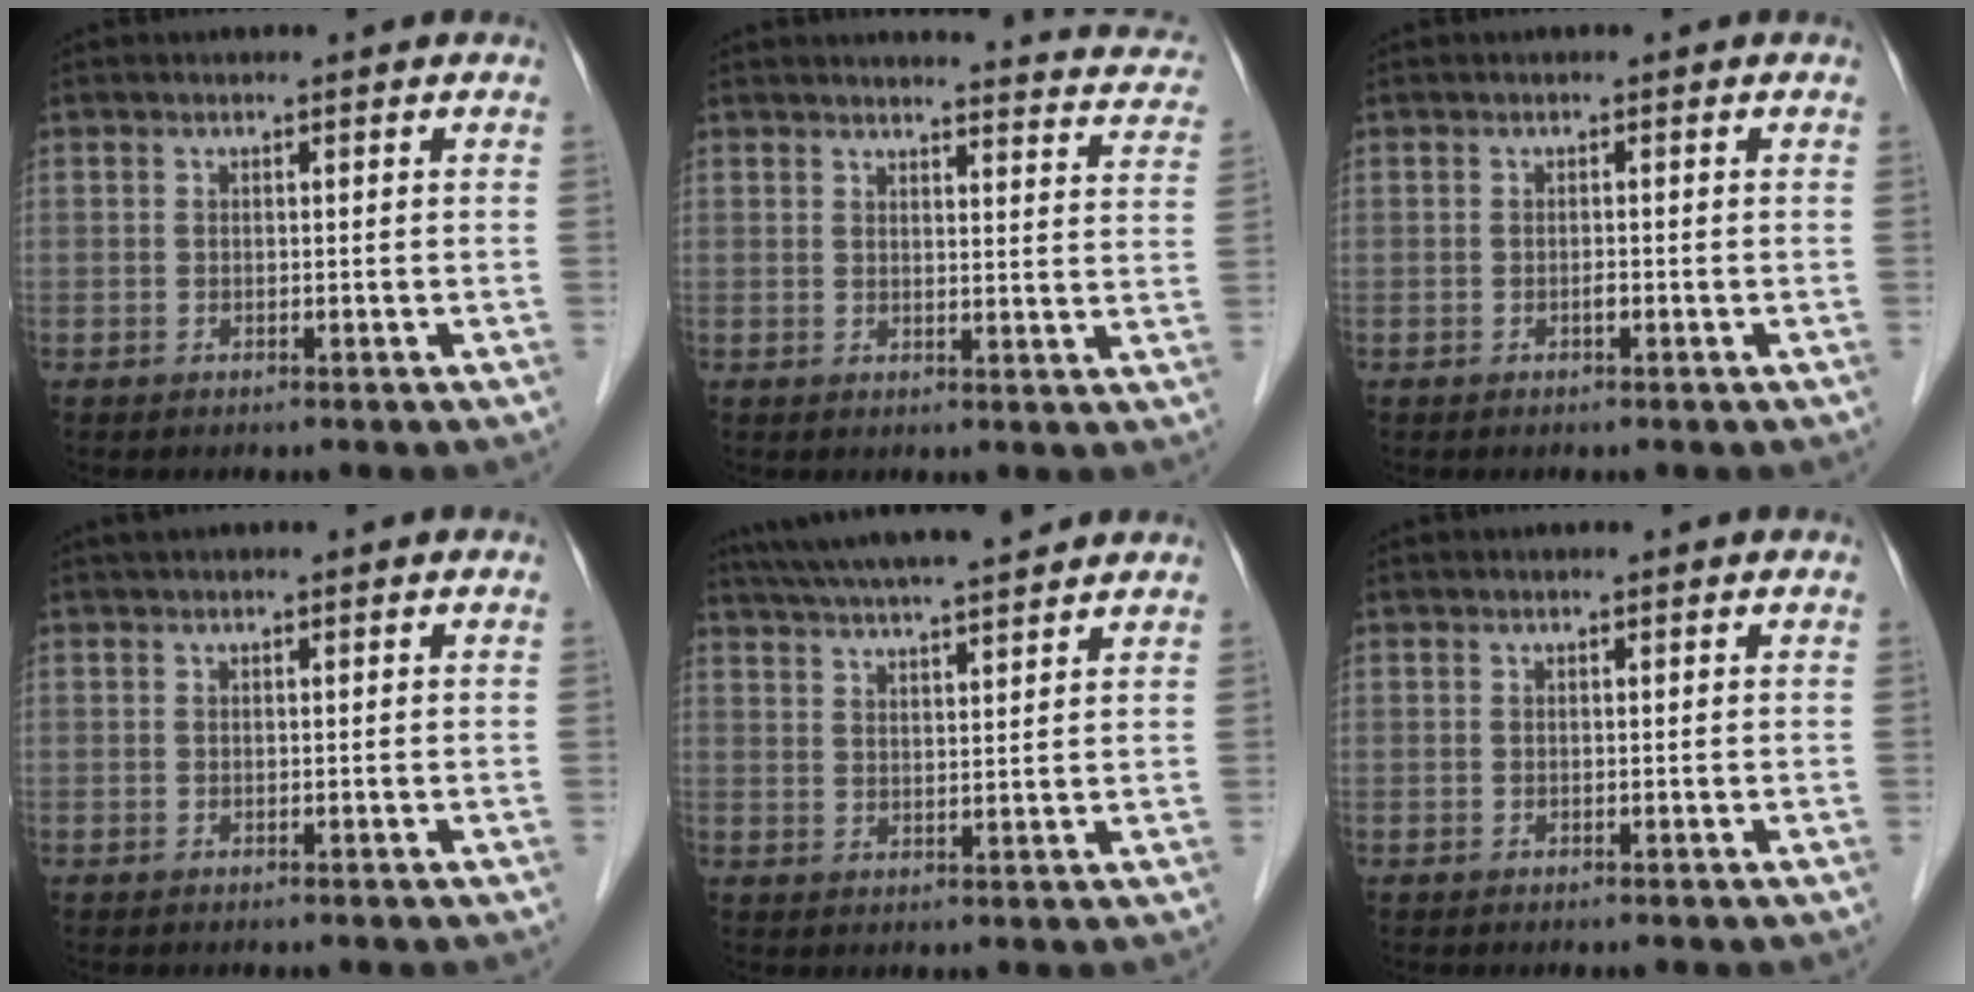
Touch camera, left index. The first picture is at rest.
{"total": 15.8, "force": [15.1, 2.3, 4.1], "torque": [-0.026, -0.050, 0.142]}
{"total": 0.7, "force": [-0.6, 0.1, 0.3], "torque": [-0.008, -0.005, -0.009]}
{"total": 1.4, "force": [1.2, 0.1, 0.7], "torque": [-0.009, 0.021, 0.021]}
{"total": 14.8, "force": [13.2, 0.9, 6.7], "torque": [-0.122, 0.028, 0.198]}
{"total": 1.2, "force": [1.1, 0.1, 0.4], "torque": [-0.009, 0.012, 0.013]}